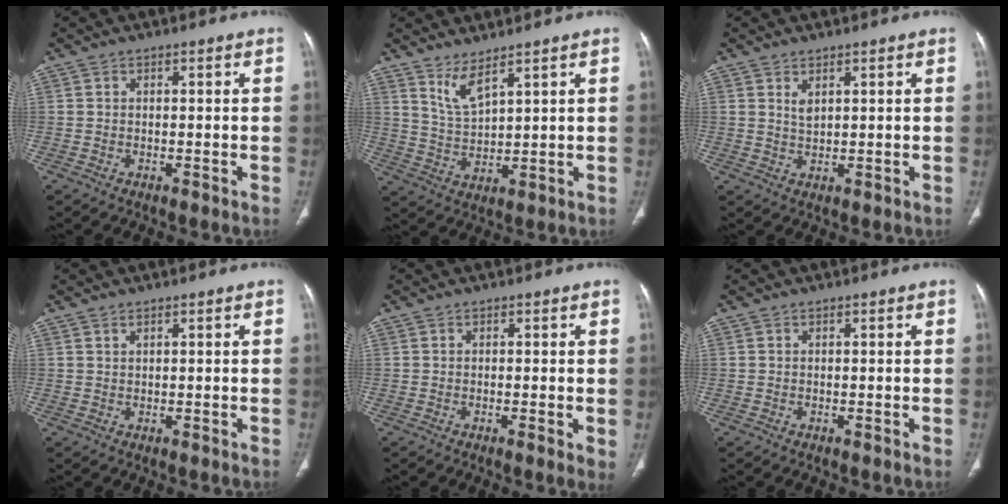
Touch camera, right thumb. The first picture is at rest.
{"total": 5.2, "force": [3.9, 1.1, 3.3], "torque": [-0.067, -0.038, 0.087]}
{"total": 2.0, "force": [1.1, 0.9, 1.3], "torque": [-0.021, -0.009, 0.027]}
{"total": 0.7, "force": [0.6, 0.3, 0.3], "torque": [-0.005, -0.003, 0.010]}
{"total": 2.2, "force": [-0.1, 0.4, 2.2], "torque": [-0.037, -0.008, -0.006]}
{"total": 0.0}